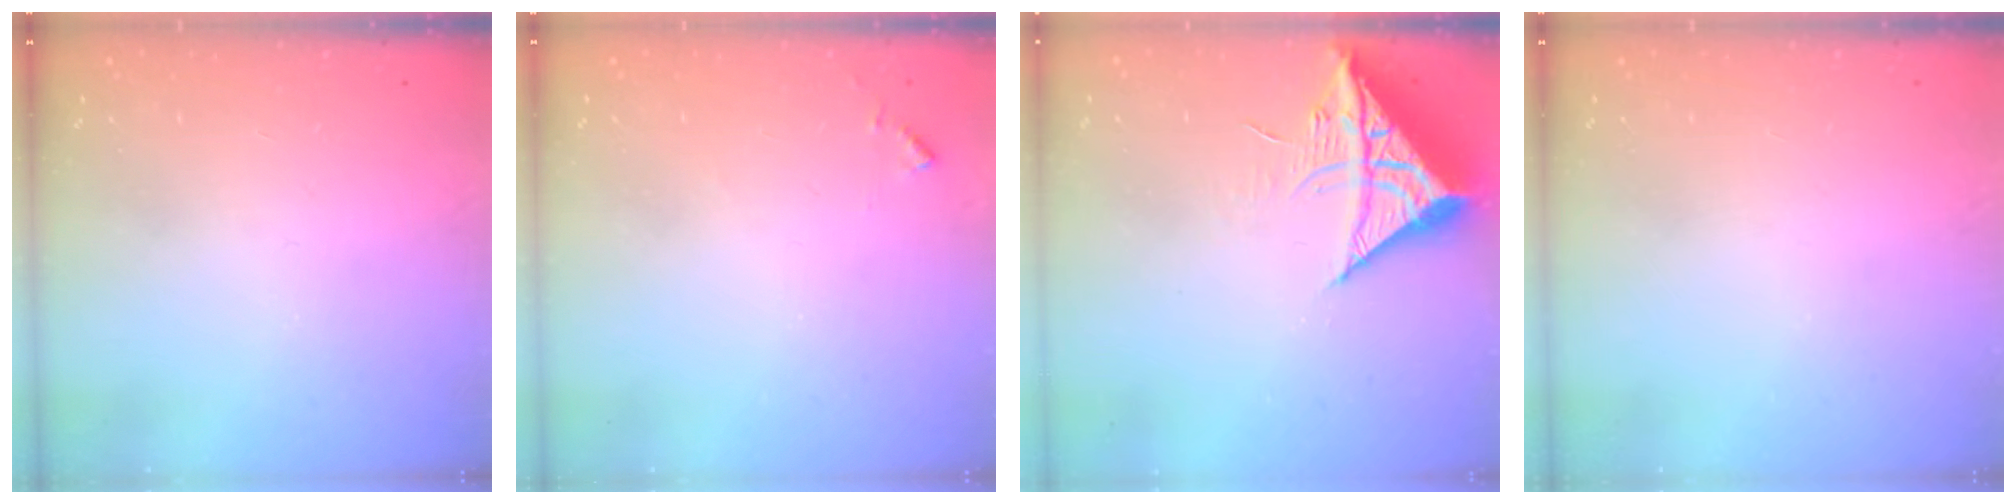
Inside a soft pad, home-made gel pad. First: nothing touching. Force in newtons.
{"total": 5.8, "press": 5.7, "slide": 0.7}
{"total": 10.5, "press": 10.5, "slide": 1.0}
{"total": 0.0}